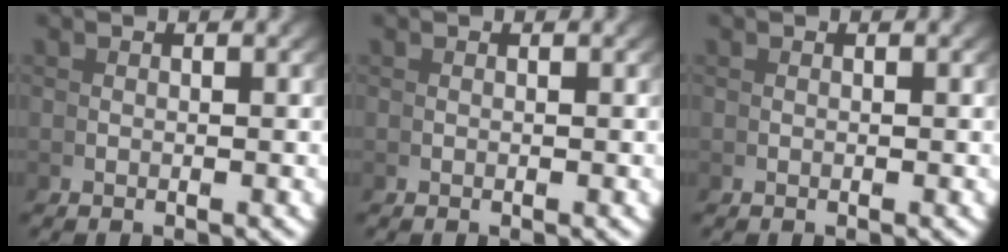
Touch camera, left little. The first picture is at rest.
{"total": 0.0}
{"total": 0.0}